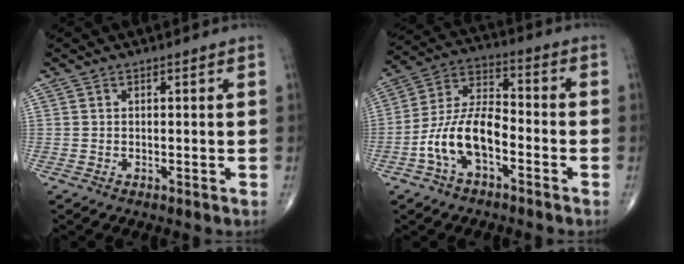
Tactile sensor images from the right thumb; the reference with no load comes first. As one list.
[{"total": 12.1, "force": [-4.4, 6.1, 9.5], "torque": [-0.182, 0.047, -0.088]}]